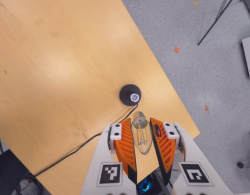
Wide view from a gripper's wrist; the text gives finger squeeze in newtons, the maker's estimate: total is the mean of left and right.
{"total": 11.4, "left": 11.8, "right": 11.0}